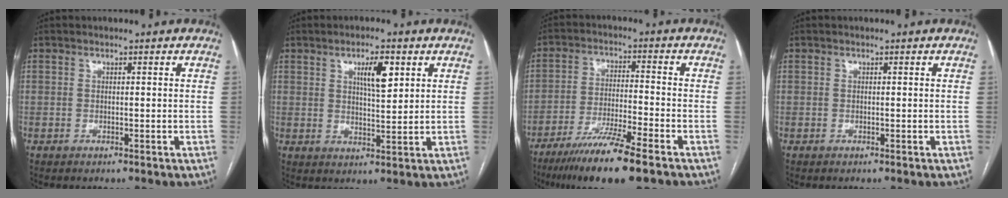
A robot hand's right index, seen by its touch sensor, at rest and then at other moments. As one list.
[{"total": 5.6, "force": [2.5, 1.4, 4.8], "torque": [-0.079, 0.002, 0.044]}, {"total": 11.8, "force": [-8.2, 0.3, 8.5], "torque": [-0.148, -0.031, -0.140]}, {"total": 0.0}]